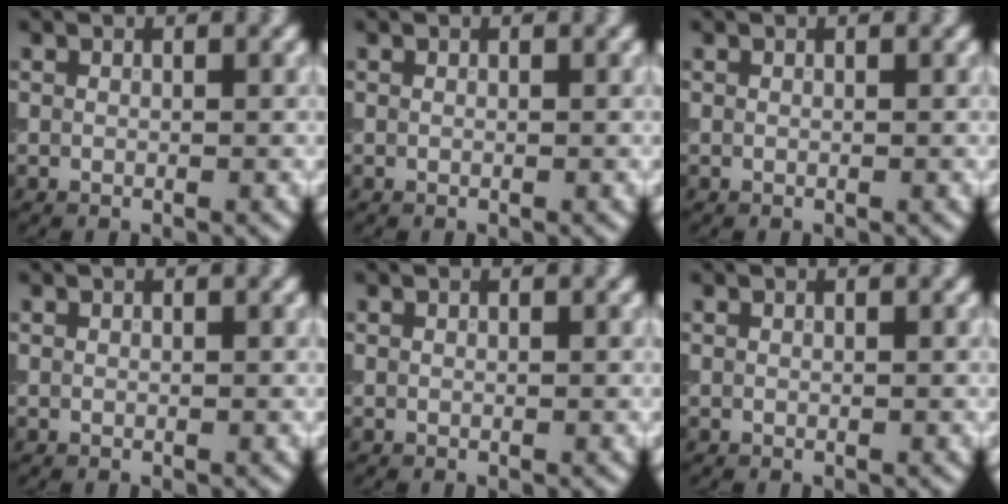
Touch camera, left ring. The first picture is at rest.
{"total": 0.0}
{"total": 0.0}
{"total": 0.0}
{"total": 0.0}
{"total": 0.0}